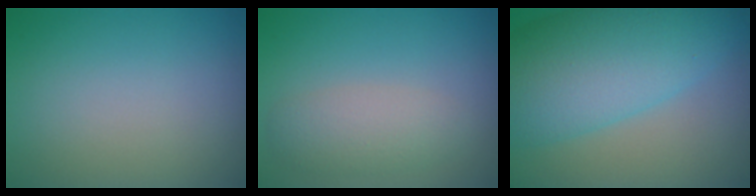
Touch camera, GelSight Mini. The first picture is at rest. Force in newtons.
{"total": 3.0, "press": 3.0, "slide": 0.2}
{"total": 9.9, "press": 9.9, "slide": 0.2}